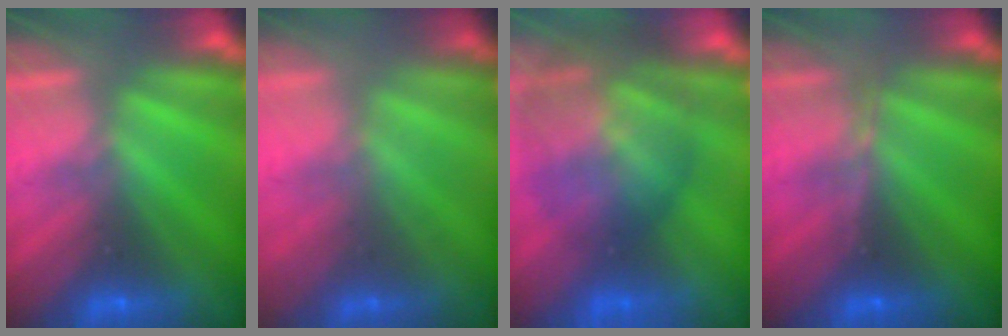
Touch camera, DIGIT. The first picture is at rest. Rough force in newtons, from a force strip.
{"total": 1.5}
{"total": 7.6}
{"total": 2.9}